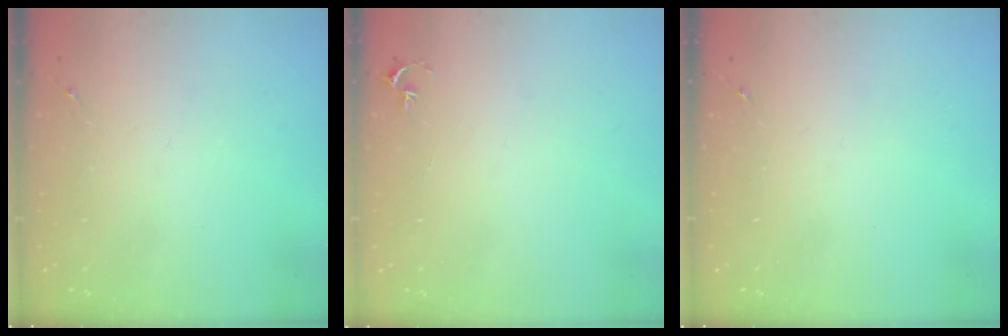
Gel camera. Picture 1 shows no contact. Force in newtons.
{"total": 2.7, "press": 2.7, "slide": 0.3}
{"total": 0.0}